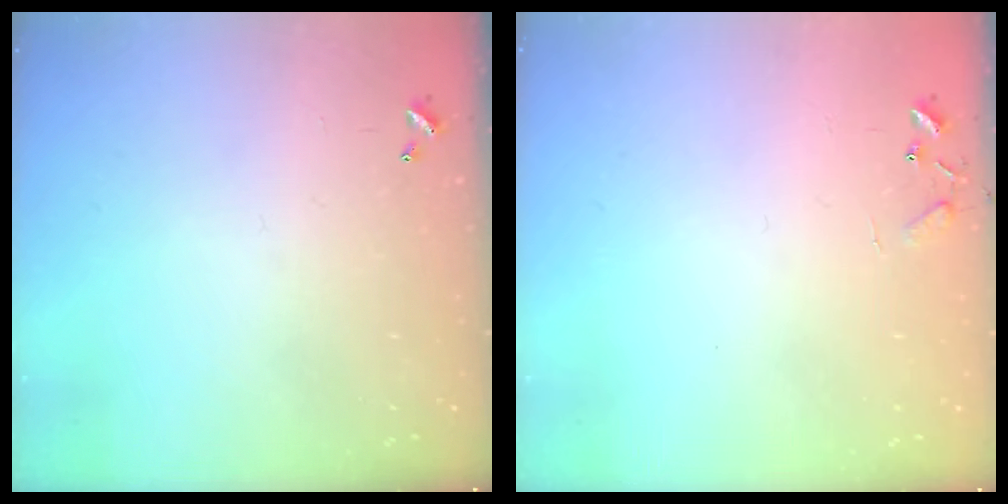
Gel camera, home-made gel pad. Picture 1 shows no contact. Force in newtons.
{"total": 5.8, "press": 5.8, "slide": 0.5}